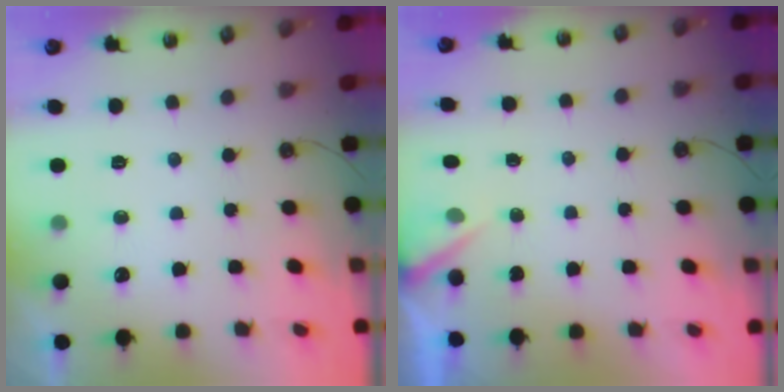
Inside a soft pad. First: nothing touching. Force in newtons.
{"total": 2.9, "press": 2.9, "slide": 0.2}